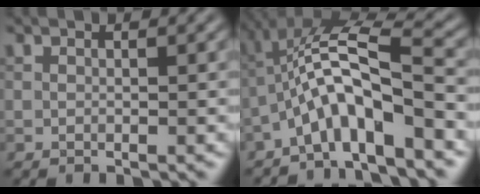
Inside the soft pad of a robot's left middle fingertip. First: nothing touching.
{"total": 7.6, "force": [-3.2, 1.7, 6.7], "torque": [-0.123, 0.022, -0.068]}